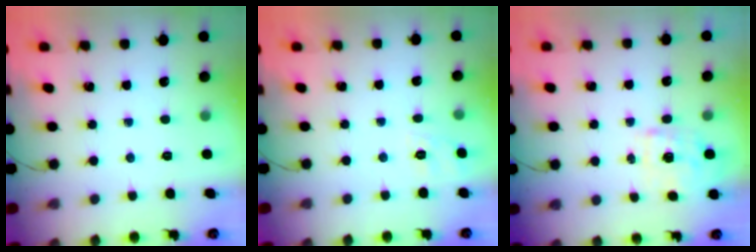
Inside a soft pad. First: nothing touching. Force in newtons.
{"total": 8.7, "press": 8.5, "slide": 1.8}
{"total": 9.8, "press": 9.8, "slide": 0.8}